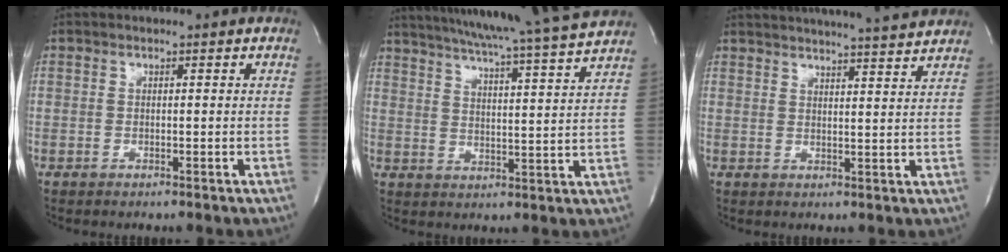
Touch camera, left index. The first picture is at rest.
{"total": 20.5, "force": [18.3, -1.6, 9.2], "torque": [-0.159, -0.030, 0.248]}
{"total": 16.1, "force": [15.1, 0.1, 5.7], "torque": [-0.095, -0.006, 0.197]}